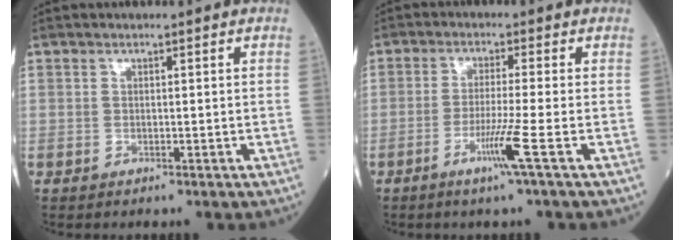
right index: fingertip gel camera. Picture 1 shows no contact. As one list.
[{"total": 5.1, "force": [-2.3, -1.7, 4.3], "torque": [-0.087, -0.014, -0.049]}]